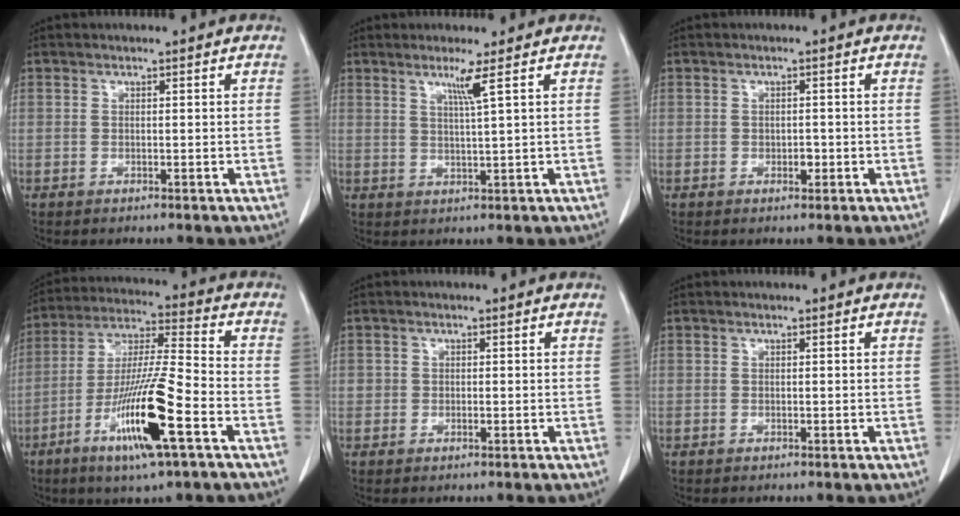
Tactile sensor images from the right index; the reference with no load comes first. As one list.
[{"total": 3.2, "force": [1.7, -1.2, 2.5], "torque": [-0.050, -0.009, 0.037]}, {"total": 1.2, "force": [-0.4, 0.8, 0.8], "torque": [-0.012, 0.001, -0.006]}, {"total": 15.6, "force": [-6.8, 0.6, 14.1], "torque": [-0.275, -0.018, -0.125]}, {"total": 0.8, "force": [-0.1, 0.8, 0.4], "torque": [-0.005, 0.002, -0.002]}, {"total": 0.0}]